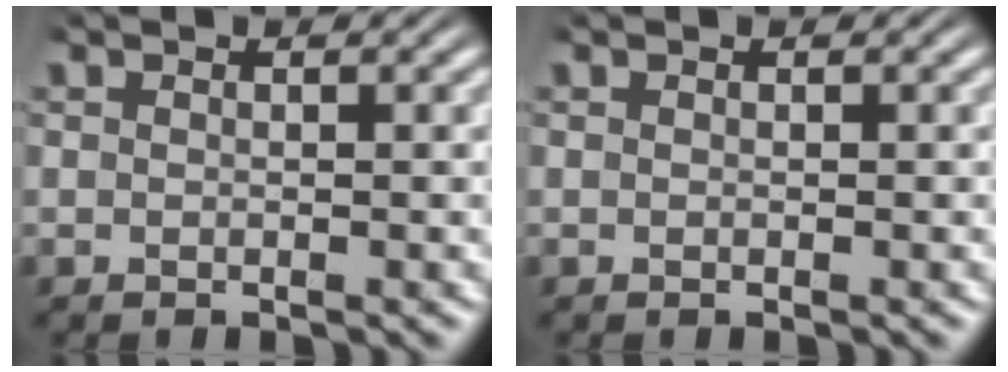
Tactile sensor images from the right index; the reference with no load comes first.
{"total": 0.0}